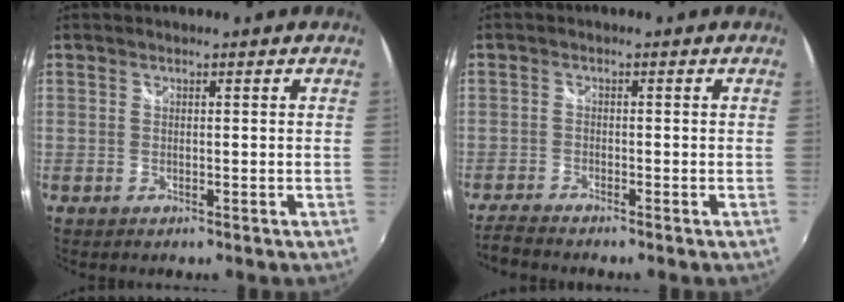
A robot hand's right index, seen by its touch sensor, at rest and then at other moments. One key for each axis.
{"total": 3.5, "fx": -3.3, "fy": 0.2, "fz": 1.0, "tx": -0.031, "ty": -0.016, "tz": -0.066}